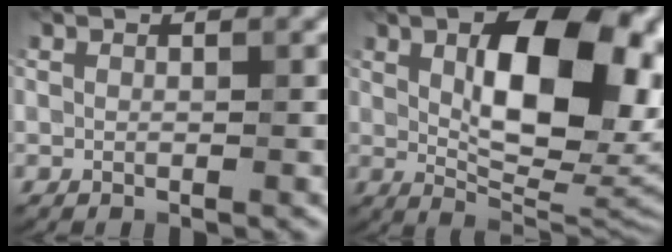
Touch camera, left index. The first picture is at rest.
{"total": 12.9, "force": [3.0, 5.8, 11.2], "torque": [-0.146, 0.005, 0.047]}